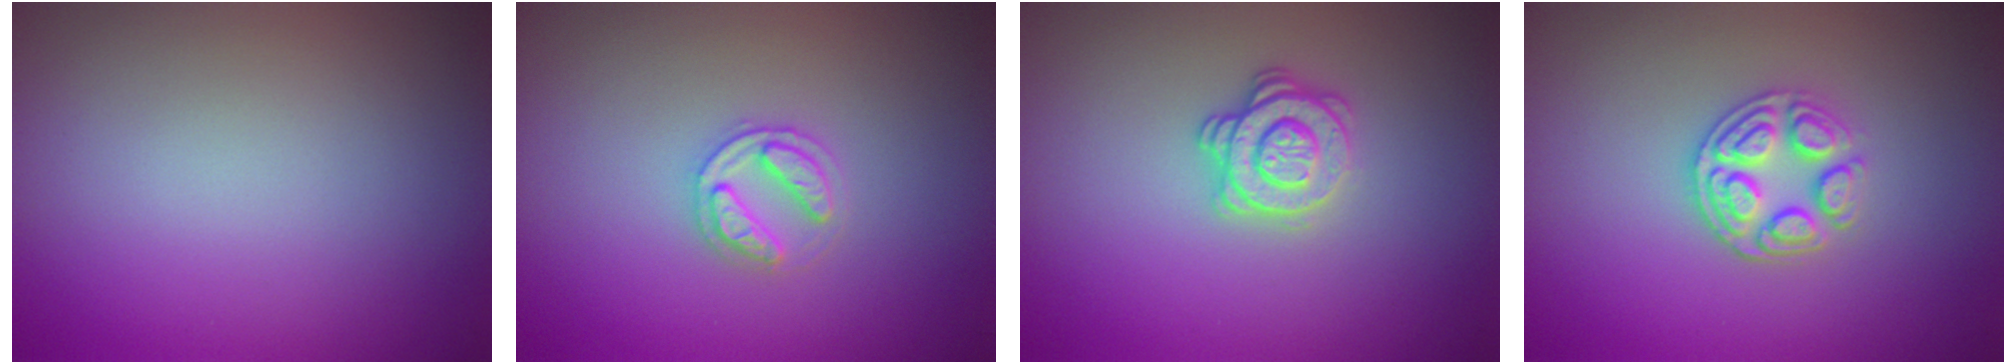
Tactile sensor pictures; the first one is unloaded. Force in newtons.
{"total": 2.4, "press": 2.4, "slide": 0.4}
{"total": 2.8, "press": 2.5, "slide": 1.2}
{"total": 3.2, "press": 2.9, "slide": 1.4}